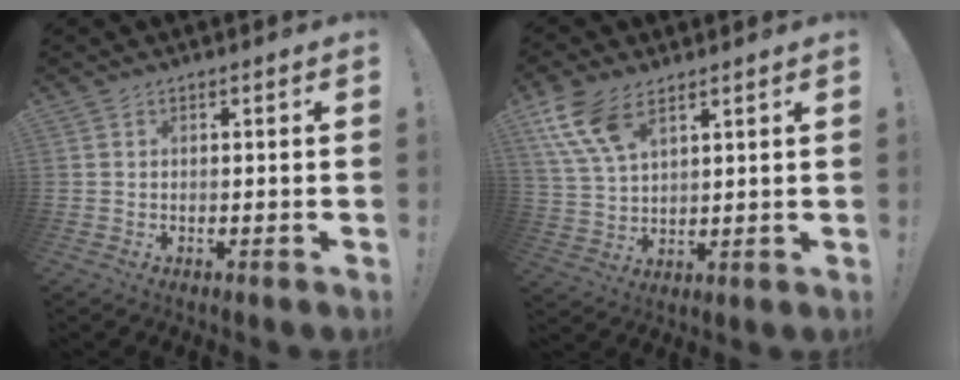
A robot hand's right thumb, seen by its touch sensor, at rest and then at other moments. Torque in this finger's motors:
{"motor_torque": [-0.21, 1.71, 1.00, 0.49, 0.07]}